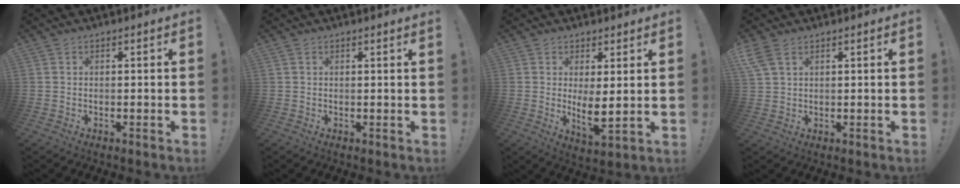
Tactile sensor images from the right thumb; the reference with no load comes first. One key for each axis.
{"total": 1.0, "fx": 0.7, "fy": -0.6, "fz": 0.4, "tx": 0.008, "ty": -0.009, "tz": 0.009}
{"total": 6.3, "fx": 1.6, "fy": 1.7, "fz": 5.9, "tx": -0.087, "ty": -0.029, "tz": 0.032}
{"total": 4.9, "fx": 2.8, "fy": 2.4, "fz": 3.2, "tx": -0.056, "ty": -0.007, "tz": 0.057}